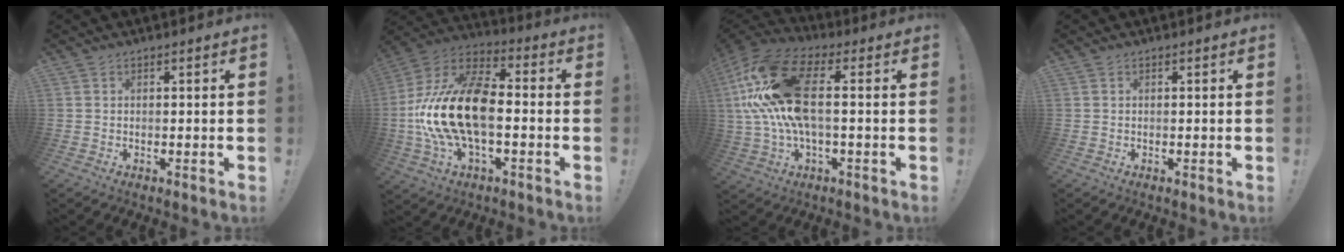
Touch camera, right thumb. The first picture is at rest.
{"total": 21.6, "force": [-2.5, 11.5, 18.1], "torque": [-0.353, 0.026, -0.034]}
{"total": 21.8, "force": [2.3, 10.9, 18.7], "torque": [-0.363, 0.005, 0.041]}
{"total": 0.0}